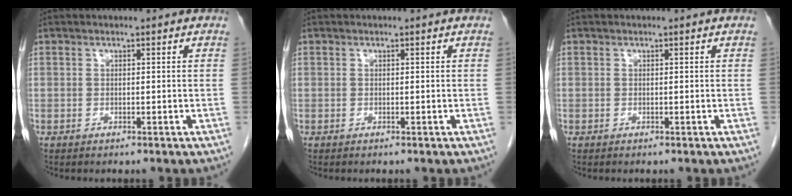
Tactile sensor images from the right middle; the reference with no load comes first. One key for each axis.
{"total": 0.0}
{"total": 0.0}